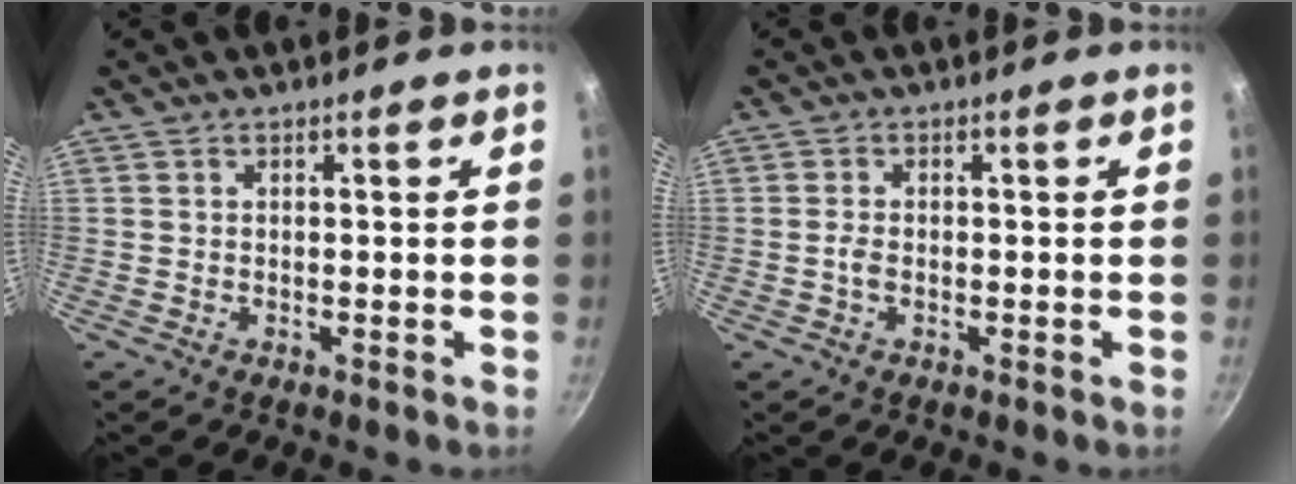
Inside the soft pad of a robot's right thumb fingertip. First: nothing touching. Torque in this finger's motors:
{"motor_torque": [-0.38, 0.23, 0.07, 0.20, 0.00]}